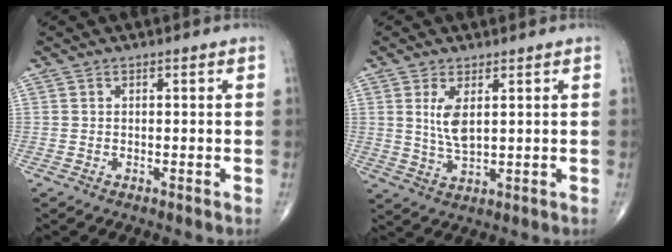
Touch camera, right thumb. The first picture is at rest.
{"total": 5.4, "force": [1.5, 2.2, 4.7], "torque": [-0.093, -0.014, 0.040]}